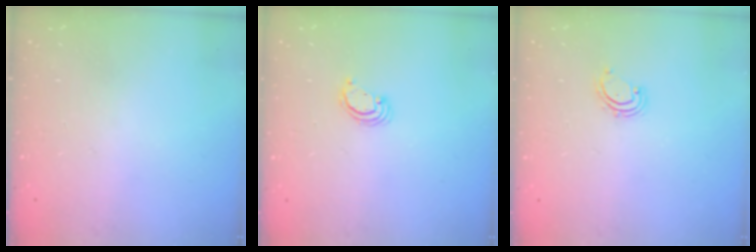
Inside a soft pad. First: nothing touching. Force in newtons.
{"total": 2.6, "press": 2.6, "slide": 0.2}
{"total": 2.6, "press": 2.6, "slide": 0.3}